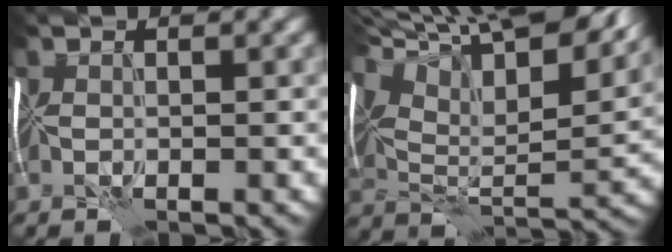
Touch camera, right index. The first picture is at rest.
{"total": 14.7, "force": [9.6, 5.1, 9.9], "torque": [-0.181, 0.046, 0.160]}